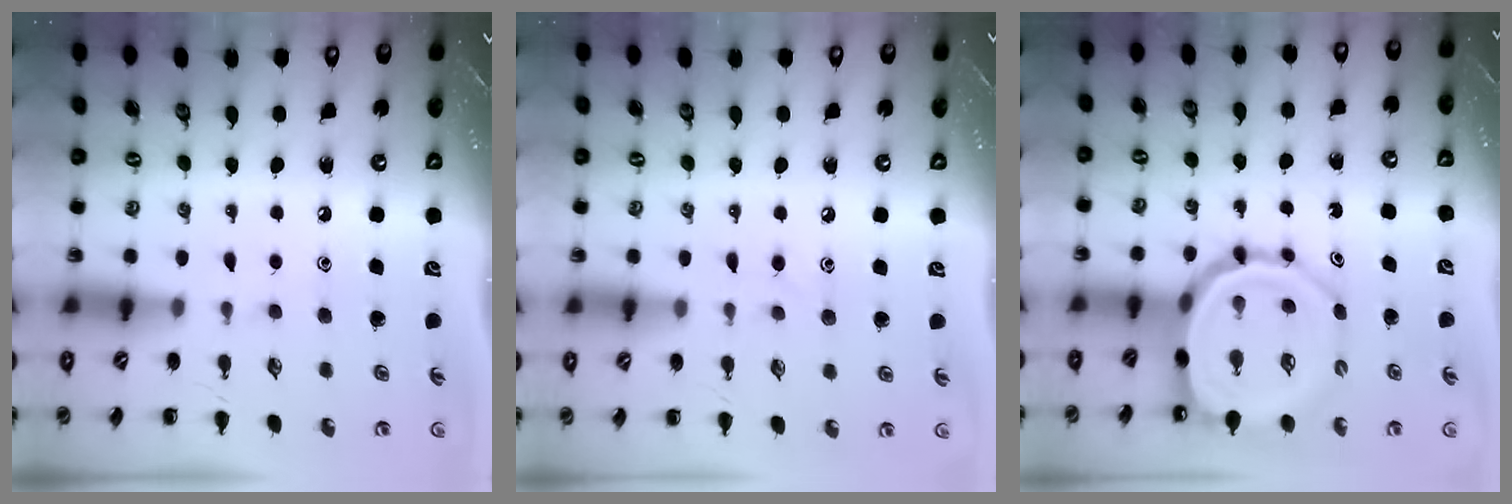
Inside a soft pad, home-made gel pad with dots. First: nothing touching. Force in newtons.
{"total": 4.5, "press": 4.3, "slide": 1.4}
{"total": 13.1, "press": 12.6, "slide": 3.4}